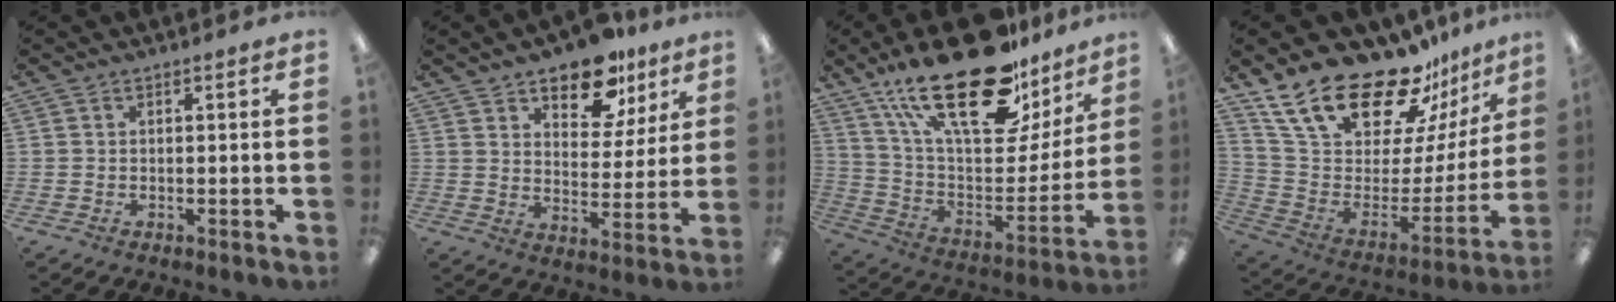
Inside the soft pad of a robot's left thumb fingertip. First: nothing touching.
{"total": 13.4, "force": [9.9, 6.7, 5.9], "torque": [-0.078, -0.058, 0.176]}
{"total": 30.6, "force": [19.4, 12.7, 19.9], "torque": [-0.326, -0.118, 0.329]}
{"total": 25.1, "force": [19.4, 9.0, 13.1], "torque": [-0.224, -0.131, 0.341]}